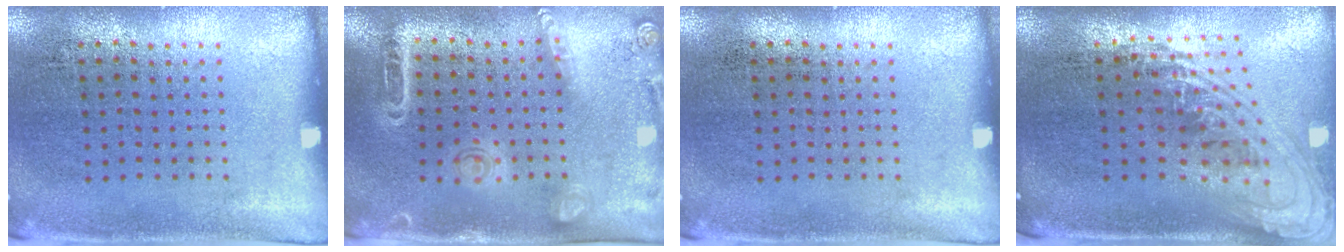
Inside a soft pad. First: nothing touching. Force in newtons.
{"total": 1.6, "press": 1.5, "slide": 0.4}
{"total": 0.0}
{"total": 2.4, "press": 1.7, "slide": 1.7}